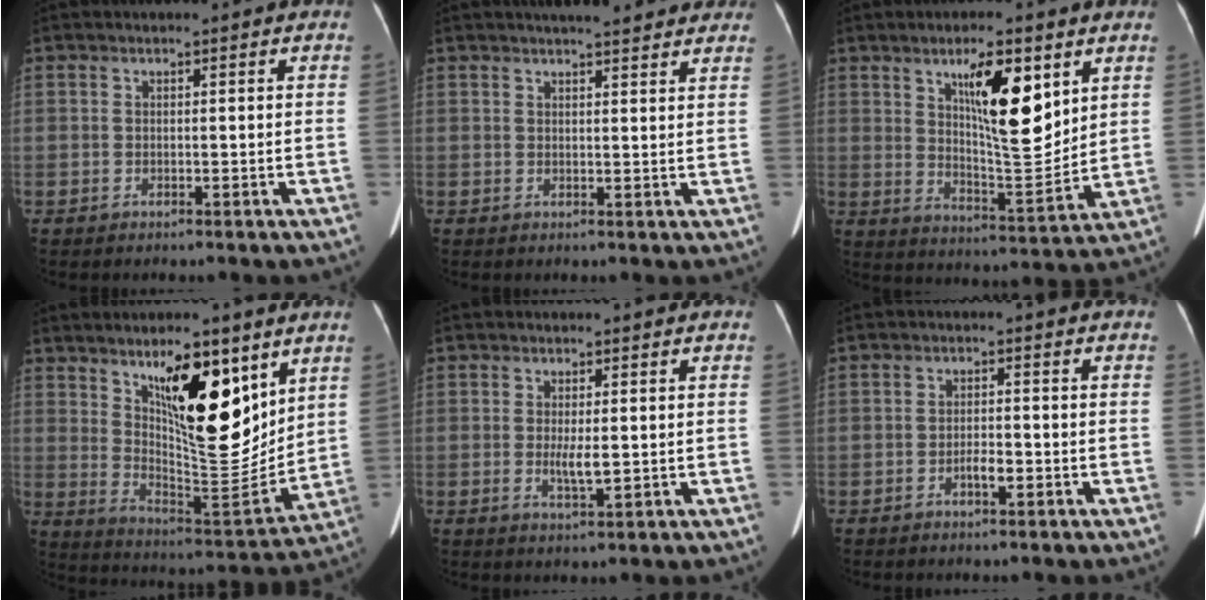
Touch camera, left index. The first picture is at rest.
{"total": 10.5, "force": [9.2, 1.9, 4.9], "torque": [-0.051, 0.015, 0.101]}
{"total": 11.6, "force": [5.2, 2.8, 10.0], "torque": [-0.168, -0.004, 0.094]}
{"total": 16.3, "force": [7.9, 5.0, 13.3], "torque": [-0.203, -0.008, 0.145]}
{"total": 2.8, "force": [-0.1, 0.5, 2.8], "torque": [-0.055, -0.007, 0.002]}
{"total": 2.0, "force": [-1.0, 0.6, 1.7], "torque": [-0.028, 0.003, -0.017]}